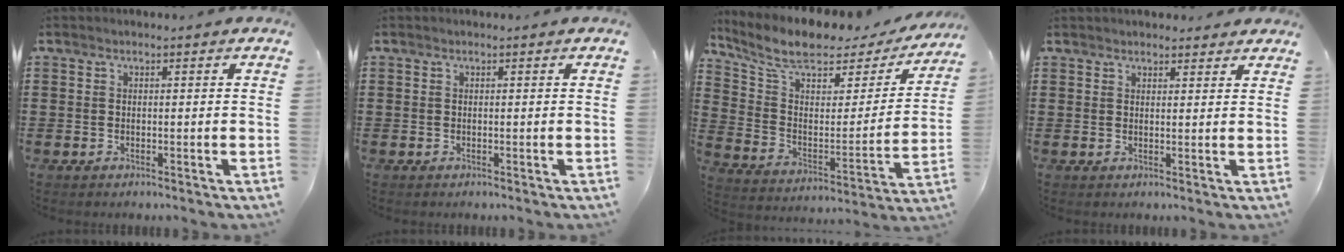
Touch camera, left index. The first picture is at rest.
{"total": 0.0}
{"total": 8.4, "force": [6.9, 2.6, 4.0], "torque": [-0.104, -0.047, 0.115]}
{"total": 1.9, "force": [1.9, 0.4, 0.1], "torque": [-0.007, 0.001, 0.037]}